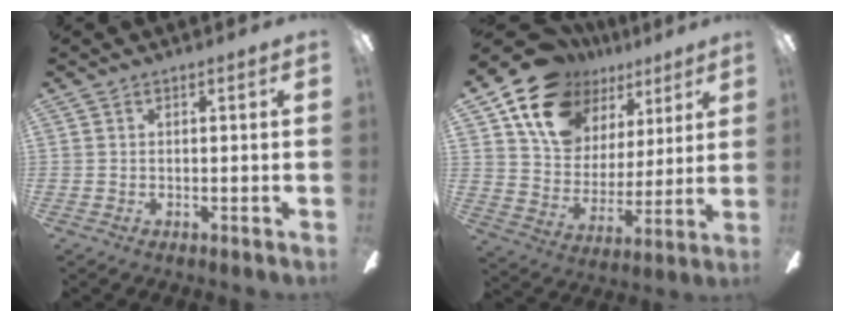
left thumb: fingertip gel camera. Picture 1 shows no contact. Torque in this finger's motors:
{"motor_torque": [1.04, 1.05, 1.38, -1.38, 0.08]}